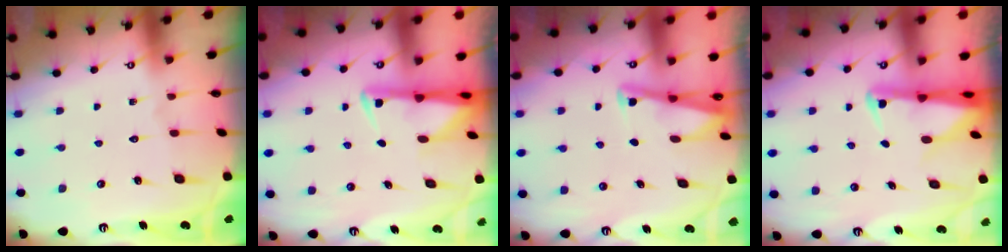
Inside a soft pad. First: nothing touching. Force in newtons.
{"total": 2.7, "press": 2.6, "slide": 0.7}
{"total": 2.9, "press": 2.9, "slide": 0.3}
{"total": 2.8, "press": 2.8, "slide": 0.4}